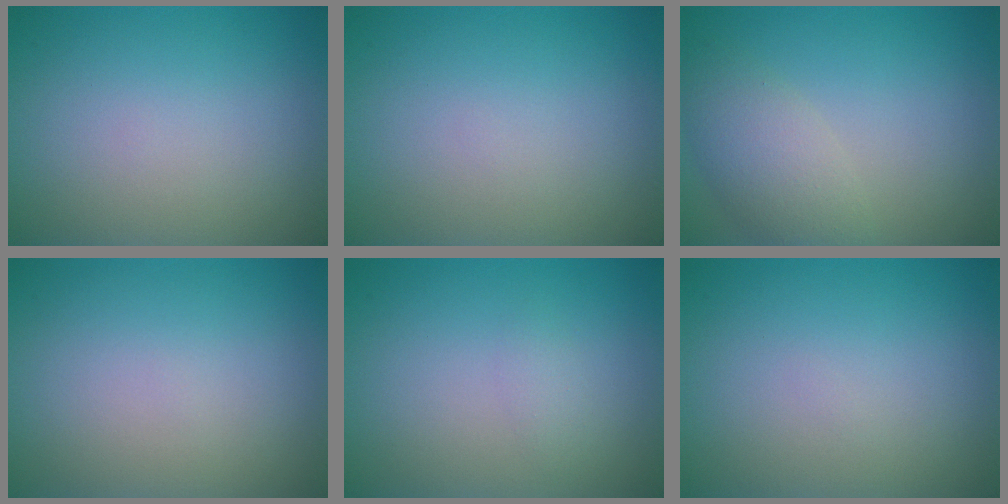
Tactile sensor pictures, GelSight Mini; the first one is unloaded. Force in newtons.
{"total": 0.0}
{"total": 3.7, "press": 3.7, "slide": 0.3}
{"total": 0.0}
{"total": 2.1, "press": 2.1, "slide": 0.2}
{"total": 0.0}